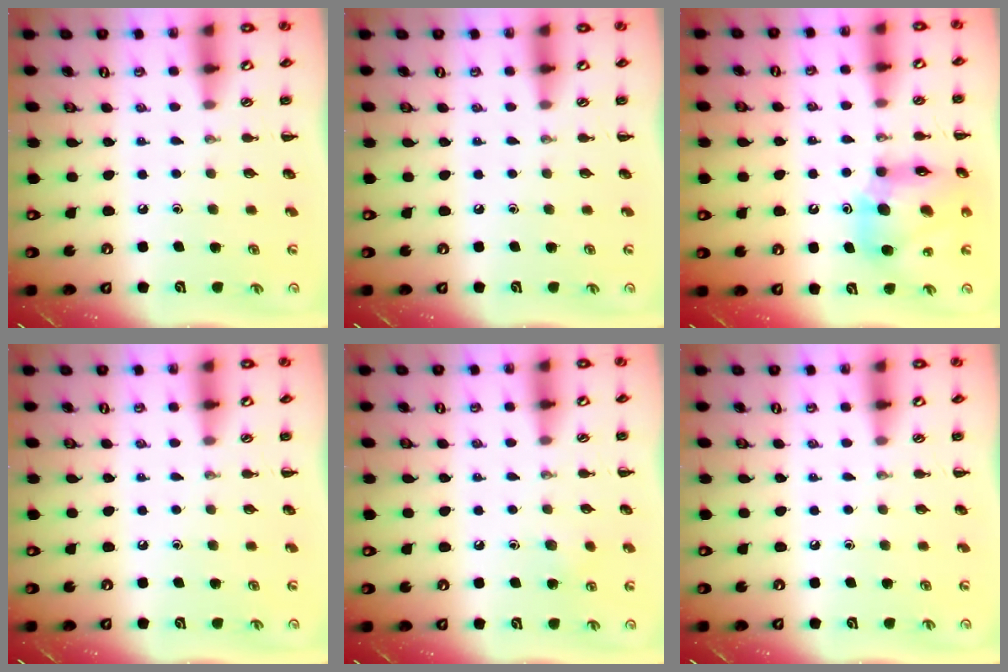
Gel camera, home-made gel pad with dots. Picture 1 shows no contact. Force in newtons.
{"total": 0.0}
{"total": 14.9, "press": 14.2, "slide": 4.4}
{"total": 0.0}
{"total": 4.9, "press": 4.6, "slide": 1.5}
{"total": 0.0}